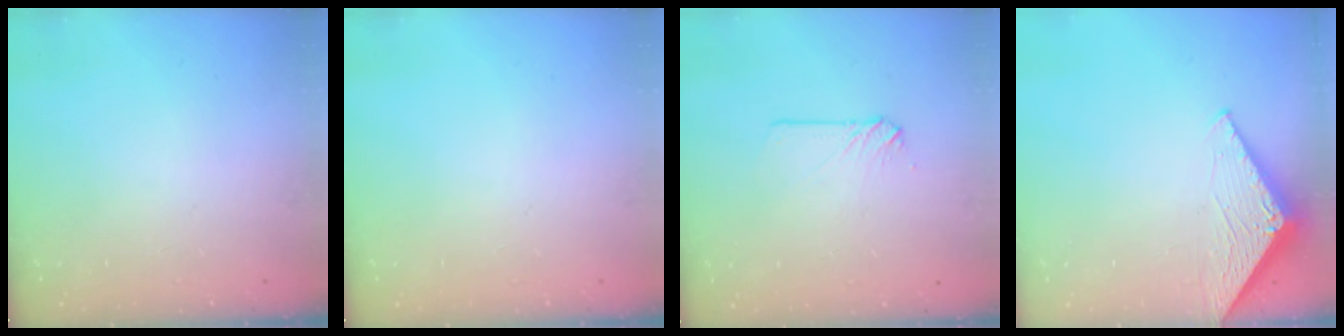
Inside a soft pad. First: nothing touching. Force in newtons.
{"total": 0.0}
{"total": 3.9, "press": 3.9, "slide": 0.5}
{"total": 3.1, "press": 3.1, "slide": 0.2}